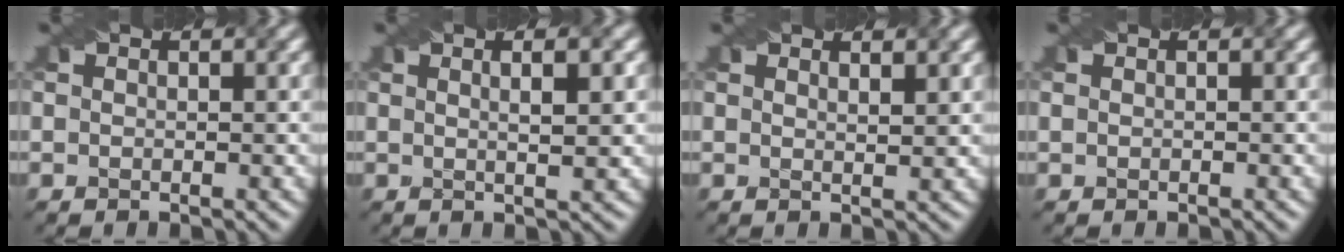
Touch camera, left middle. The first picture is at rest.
{"total": 4.2, "force": [1.5, 1.4, 3.7], "torque": [-0.029, 0.015, 0.001]}
{"total": 2.3, "force": [1.5, 0.7, 1.6], "torque": [-0.006, 0.003, 0.005]}
{"total": 0.5, "force": [0.4, 0.3, 0.2], "torque": [-0.007, -0.002, 0.004]}